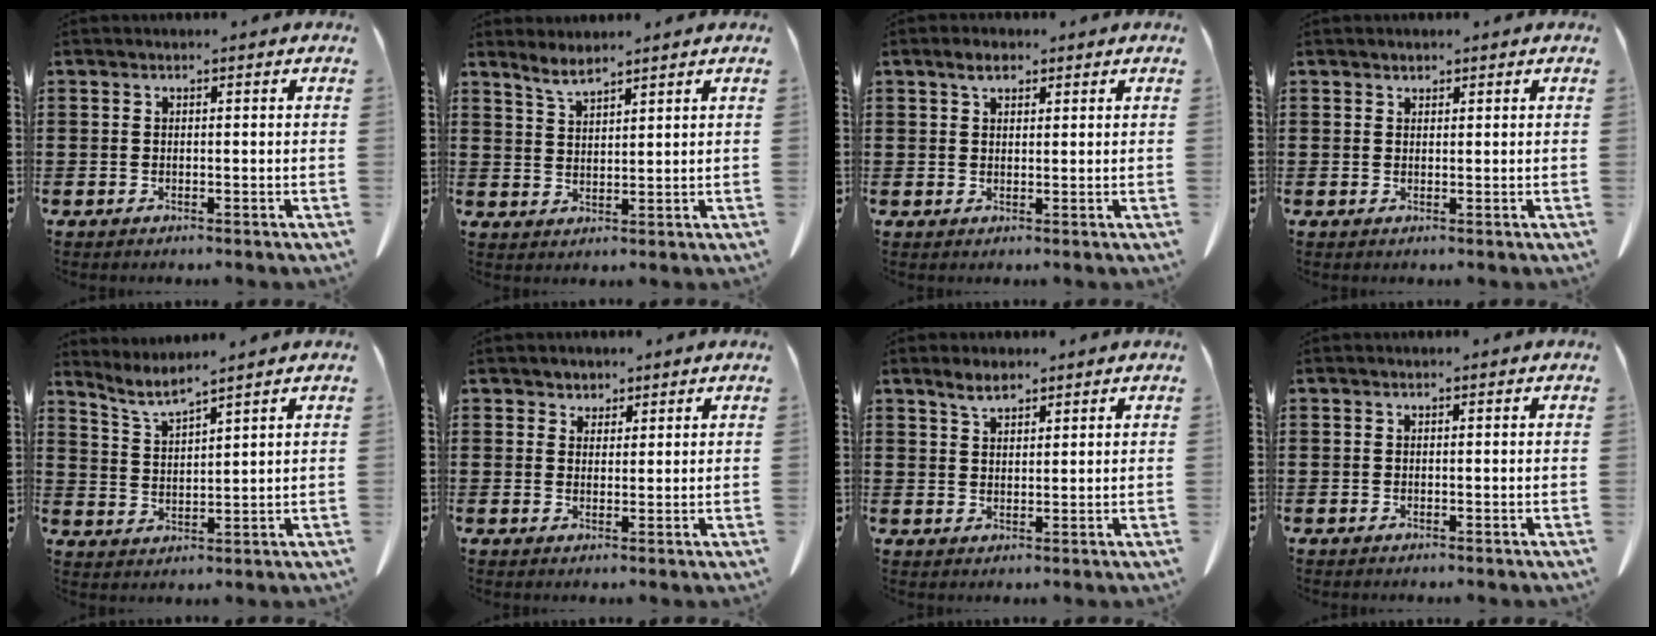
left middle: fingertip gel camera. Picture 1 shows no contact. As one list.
[{"total": 3.2, "force": [2.8, 0.4, 1.6], "torque": [-0.039, -0.005, 0.052]}, {"total": 2.6, "force": [1.8, 1.1, 1.5], "torque": [-0.026, 0.001, 0.033]}, {"total": 0.9, "force": [0.9, 0.4, 0.1], "torque": [-0.004, -0.001, 0.018]}, {"total": 4.2, "force": [3.6, -0.4, 2.1], "torque": [-0.053, -0.018, 0.064]}, {"total": 2.3, "force": [2.0, 1.3, 0.0], "torque": [-0.002, 0.001, 0.037]}, {"total": 3.2, "force": [2.5, 1.1, 1.7], "torque": [-0.032, -0.003, 0.046]}, {"total": 0.0}]